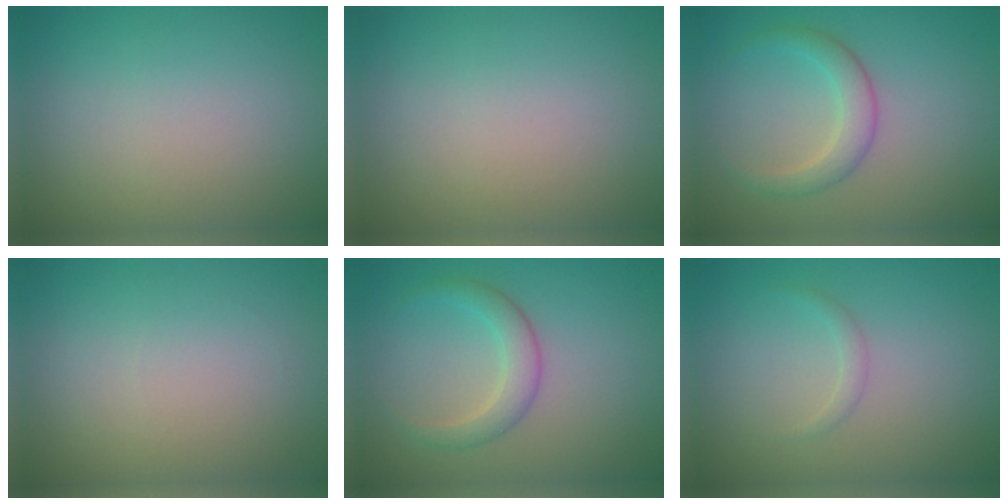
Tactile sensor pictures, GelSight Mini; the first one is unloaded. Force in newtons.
{"total": 0.0}
{"total": 2.7, "press": 2.7, "slide": 0.1}
{"total": 0.0}
{"total": 2.7, "press": 2.7, "slide": 0.1}
{"total": 0.8, "press": 0.8, "slide": 0.0}